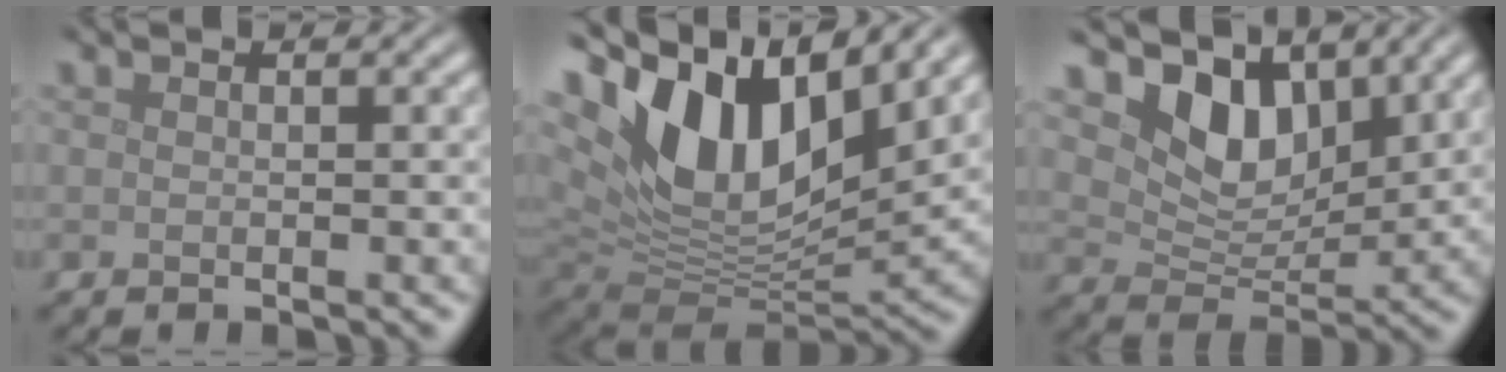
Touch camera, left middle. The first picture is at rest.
{"total": 13.1, "force": [6.1, 6.6, 9.5], "torque": [-0.171, 0.006, 0.111]}
{"total": 6.0, "force": [3.6, 3.5, 3.3], "torque": [-0.065, -0.012, 0.056]}